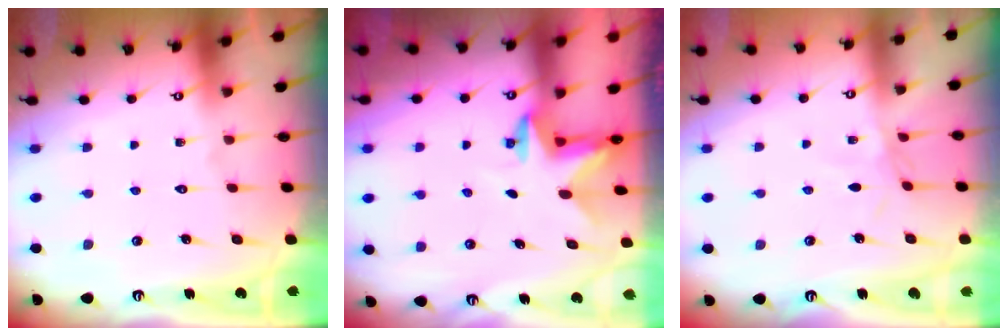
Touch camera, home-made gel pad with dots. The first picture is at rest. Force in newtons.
{"total": 2.5, "press": 2.5, "slide": 0.4}
{"total": 2.2, "press": 2.2, "slide": 0.3}